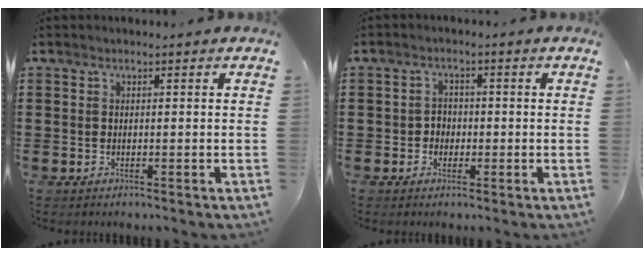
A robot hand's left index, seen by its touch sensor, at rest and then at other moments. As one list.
[{"total": 1.9, "force": [-0.7, 1.6, 0.6], "torque": [-0.017, 0.003, -0.018]}]